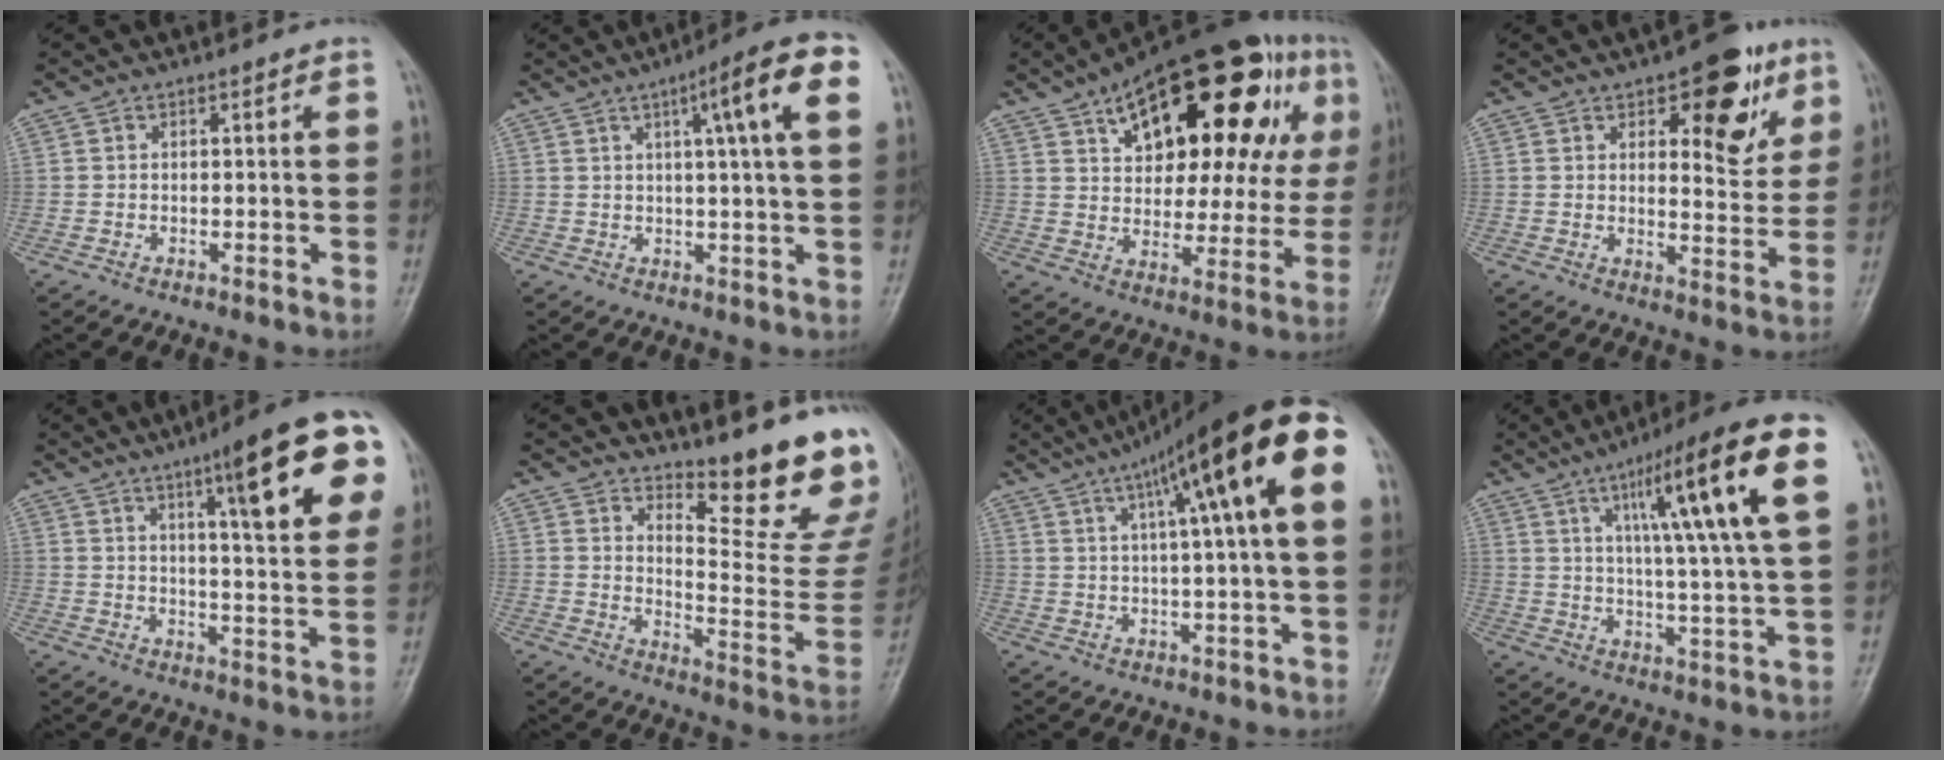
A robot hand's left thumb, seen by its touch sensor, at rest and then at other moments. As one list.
[{"total": 10.9, "force": [3.9, 0.8, 10.2], "torque": [-0.148, 0.008, 0.047]}, {"total": 31.9, "force": [13.4, 14.9, 24.9], "torque": [-0.335, 0.027, 0.200]}, {"total": 12.8, "force": [6.2, 5.9, 9.5], "torque": [-0.078, -0.026, 0.079]}, {"total": 19.0, "force": [8.3, 3.8, 16.7], "torque": [-0.197, -0.021, 0.110]}, {"total": 16.6, "force": [13.6, 2.8, 9.1], "torque": [-0.092, -0.153, 0.188]}, {"total": 17.3, "force": [6.2, 1.9, 16.0], "torque": [-0.253, 0.026, 0.090]}, {"total": 20.4, "force": [7.7, 2.1, 18.8], "torque": [-0.284, -0.011, 0.112]}]